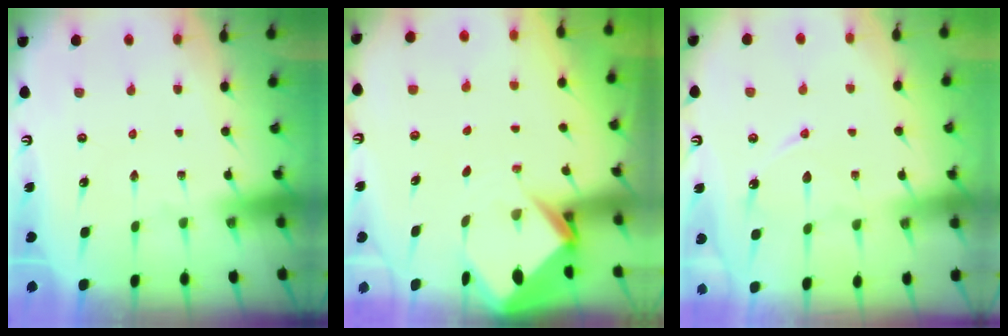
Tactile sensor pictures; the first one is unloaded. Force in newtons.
{"total": 4.7, "press": 4.7, "slide": 0.3}
{"total": 8.2, "press": 8.2, "slide": 0.8}